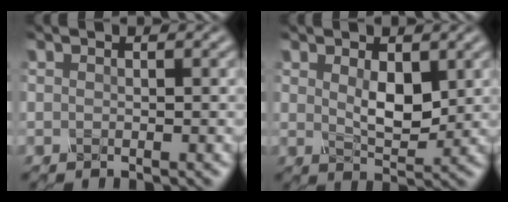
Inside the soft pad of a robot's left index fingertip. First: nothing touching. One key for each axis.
{"total": 2.6, "fx": 0.6, "fy": 1.1, "fz": 2.3, "tx": -0.052, "ty": -0.002, "tz": 0.025}